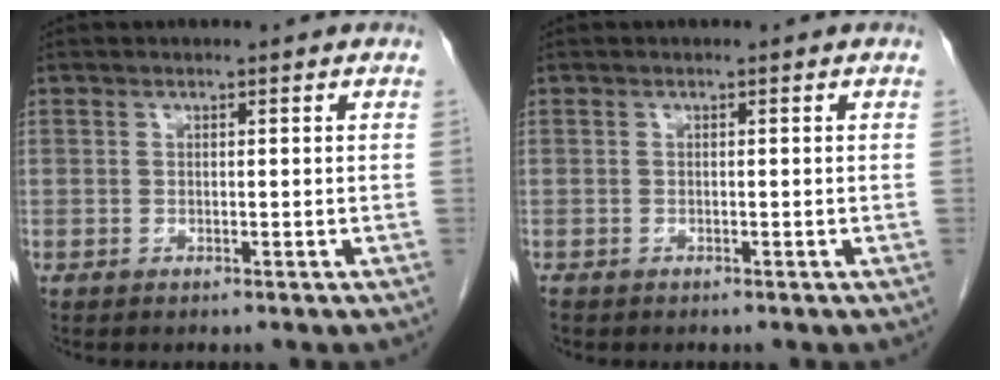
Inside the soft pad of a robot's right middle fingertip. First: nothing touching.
{"total": 0.9, "force": [-0.6, 0.5, 0.3], "torque": [-0.012, -0.001, -0.012]}